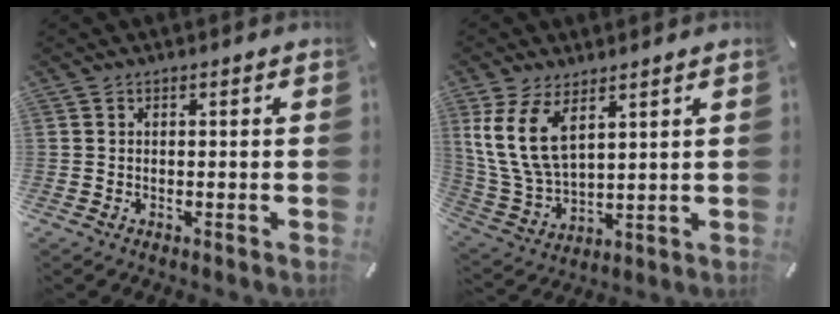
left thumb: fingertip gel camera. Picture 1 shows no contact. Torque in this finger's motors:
{"motor_torque": [0.77, 0.80, 1.41, -1.36, 0.48]}